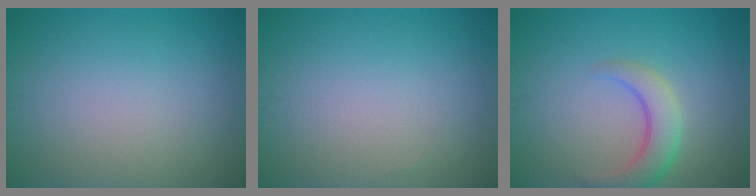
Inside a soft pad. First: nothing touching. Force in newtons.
{"total": 0.0}
{"total": 3.7, "press": 3.7, "slide": 0.3}